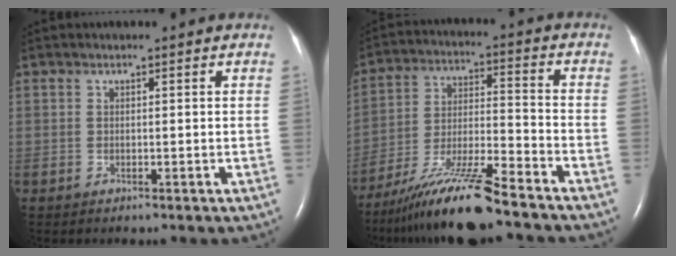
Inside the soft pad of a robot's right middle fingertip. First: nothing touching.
{"total": 14.6, "force": [-11.9, 0.3, 8.5], "torque": [-0.169, -0.018, -0.214]}